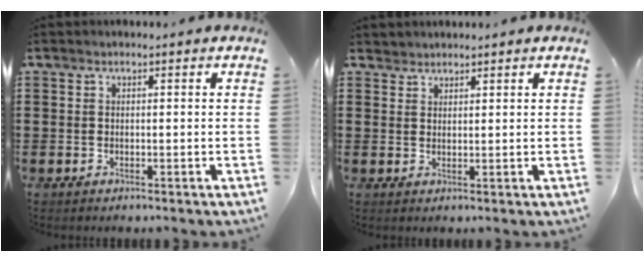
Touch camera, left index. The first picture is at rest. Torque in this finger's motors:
{"motor_torque": [0.08, 0.05, -0.02, -0.01]}